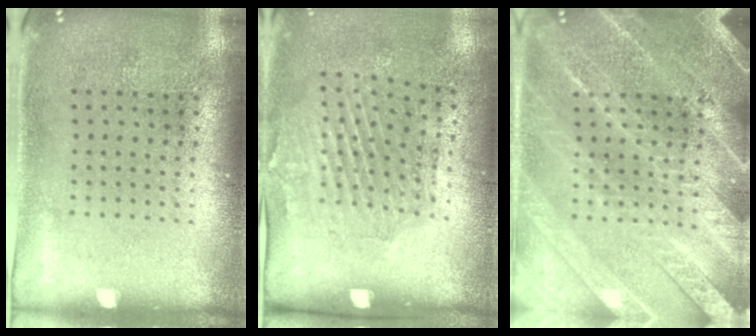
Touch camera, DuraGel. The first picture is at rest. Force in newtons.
{"total": 2.0, "press": 1.2, "slide": 1.6}
{"total": 3.3, "press": 3.2, "slide": 0.5}